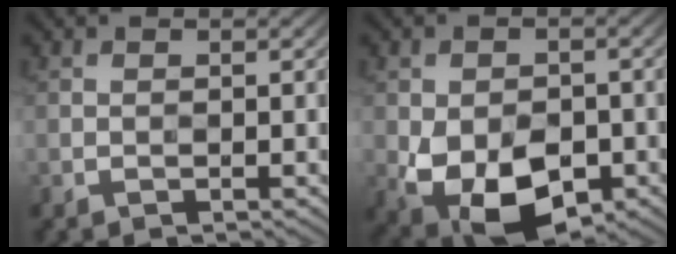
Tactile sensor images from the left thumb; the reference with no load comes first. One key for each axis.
{"total": 11.1, "fx": -3.9, "fy": 7.1, "fz": 7.6, "tx": -0.150, "ty": -0.038, "tz": -0.057}